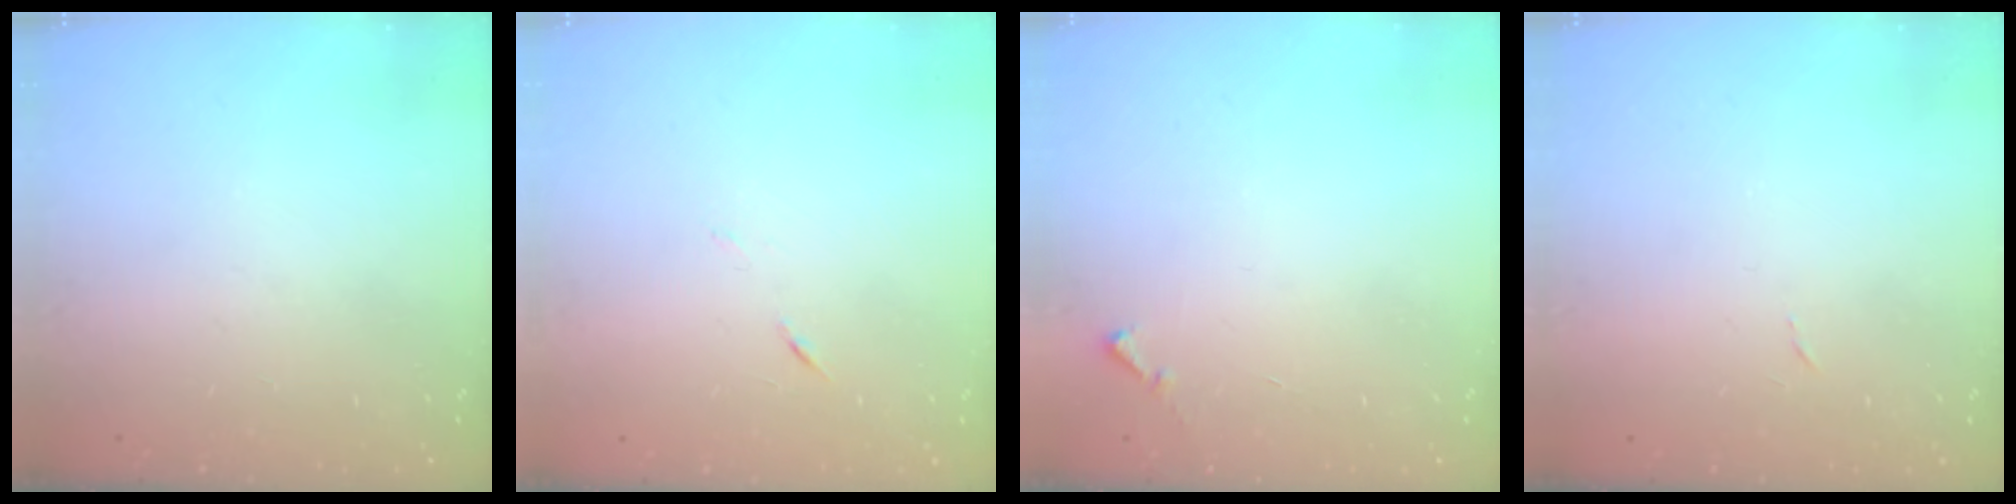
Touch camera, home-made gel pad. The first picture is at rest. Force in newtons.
{"total": 4.0, "press": 3.9, "slide": 0.8}
{"total": 4.4, "press": 4.4, "slide": 0.3}
{"total": 2.4, "press": 2.4, "slide": 0.4}